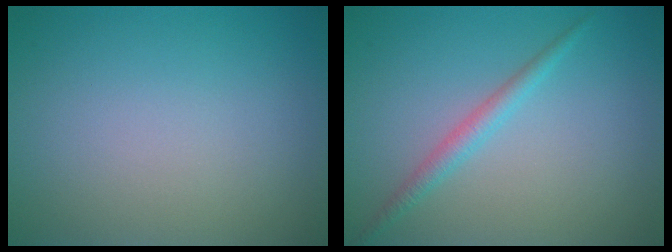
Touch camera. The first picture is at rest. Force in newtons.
{"total": 1.8, "press": 1.8, "slide": 0.0}